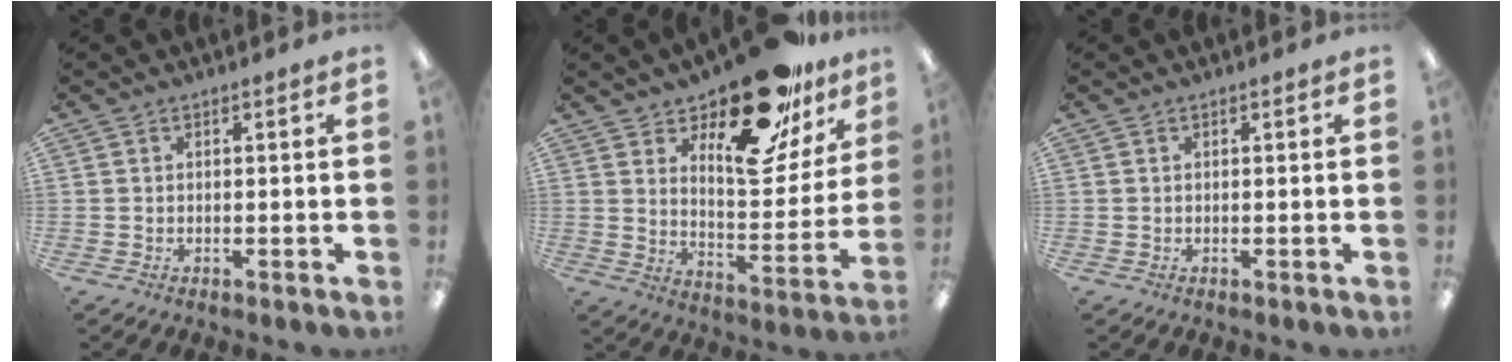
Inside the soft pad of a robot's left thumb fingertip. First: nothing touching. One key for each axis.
{"total": 24.7, "fx": 17.6, "fy": 10.2, "fz": 13.9, "tx": -0.193, "ty": -0.106, "tz": 0.293}
{"total": 0.0}